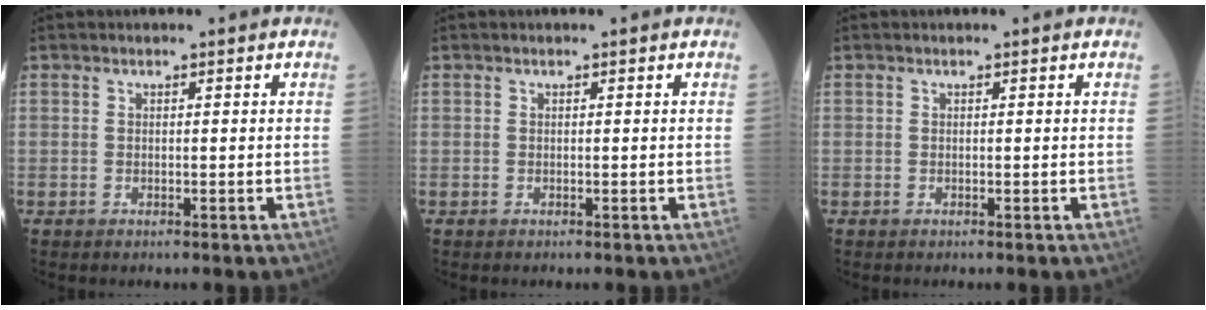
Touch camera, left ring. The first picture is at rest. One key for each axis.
{"total": 0.0}
{"total": 0.0}